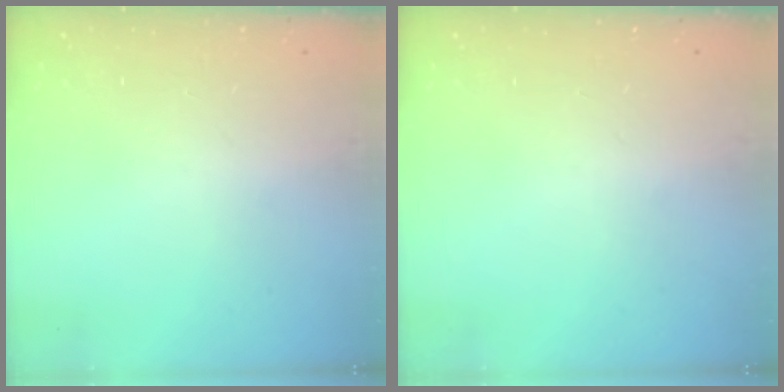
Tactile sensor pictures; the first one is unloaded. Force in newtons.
{"total": 0.0}